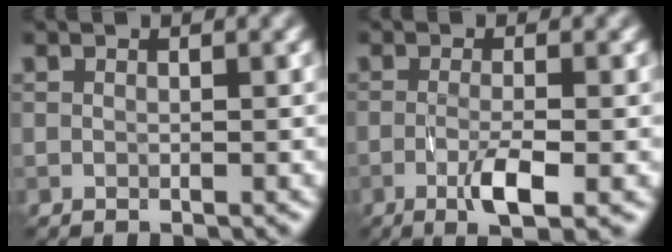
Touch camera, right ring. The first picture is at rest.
{"total": 3.6, "force": [-1.2, 0.7, 3.3], "torque": [-0.064, -0.003, -0.024]}